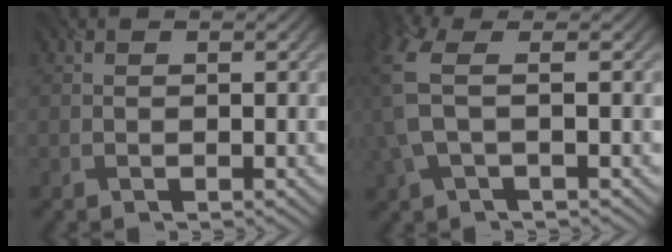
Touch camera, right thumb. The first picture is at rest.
{"total": 6.2, "force": [0.3, 2.8, 5.6], "torque": [-0.149, 0.004, -0.003]}